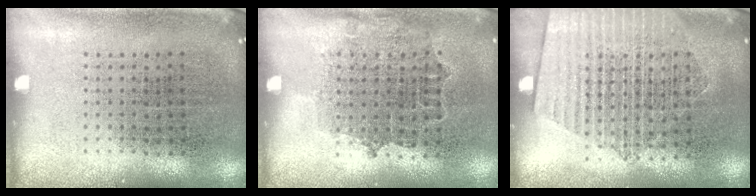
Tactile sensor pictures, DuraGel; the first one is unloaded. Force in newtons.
{"total": 0.8, "press": 0.7, "slide": 0.4}
{"total": 1.8, "press": 1.6, "slide": 0.8}